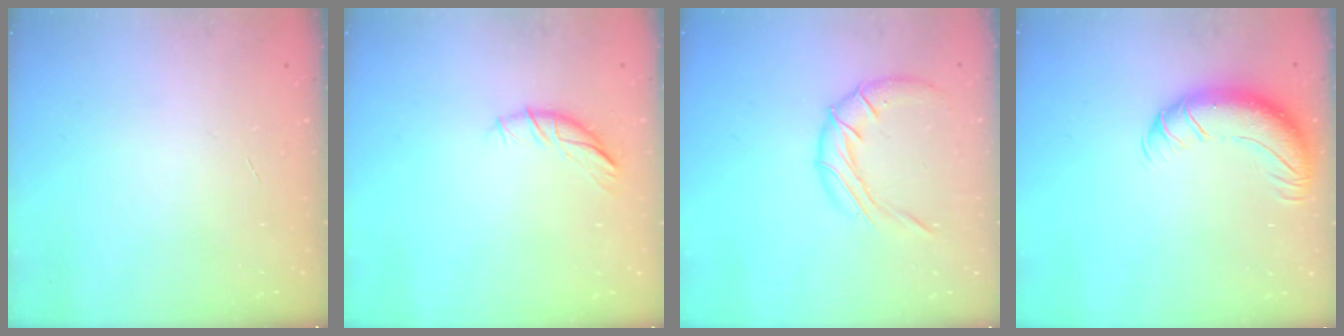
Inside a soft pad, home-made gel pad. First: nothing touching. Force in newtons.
{"total": 6.7, "press": 6.7, "slide": 0.7}
{"total": 10.6, "press": 10.6, "slide": 1.0}
{"total": 12.7, "press": 12.3, "slide": 3.2}